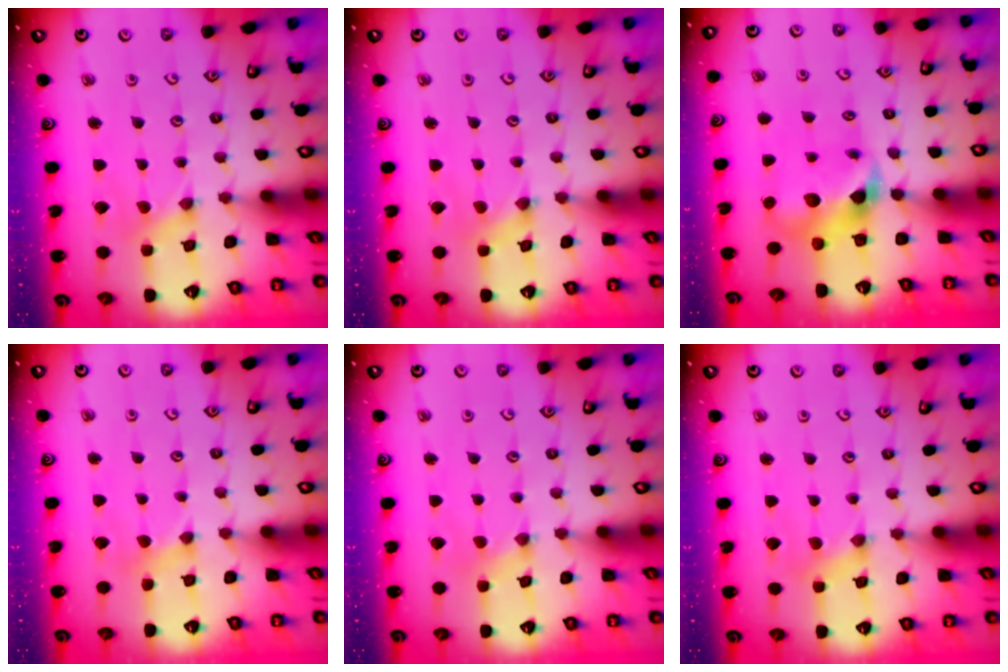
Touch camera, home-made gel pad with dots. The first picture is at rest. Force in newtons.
{"total": 0.0}
{"total": 7.7, "press": 7.7, "slide": 1.0}
{"total": 2.5, "press": 2.5, "slide": 0.5}
{"total": 1.2, "press": 1.2, "slide": 0.1}
{"total": 1.1, "press": 1.1, "slide": 0.2}